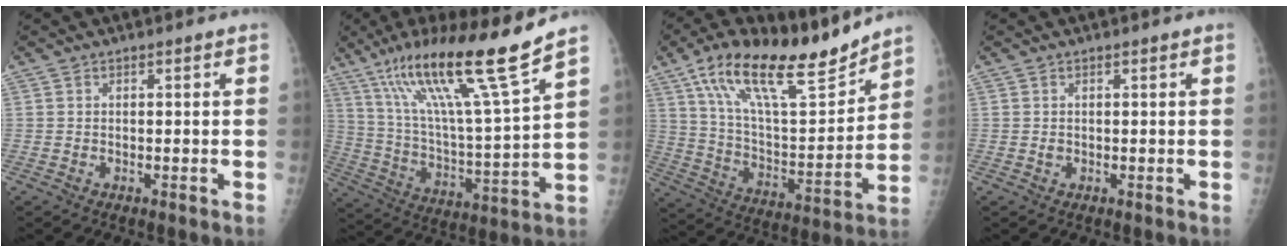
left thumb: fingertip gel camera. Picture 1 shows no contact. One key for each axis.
{"total": 21.3, "fx": 14.3, "fy": 0.6, "fz": 15.8, "tx": -0.256, "ty": -0.061, "tz": 0.253}
{"total": 22.3, "fx": 16.1, "fy": 6.6, "fz": 14.0, "tx": -0.206, "ty": -0.060, "tz": 0.283}
{"total": 0.6, "fx": 0.1, "fy": 0.5, "fz": 0.3, "tx": -0.001, "ty": 0.001, "tz": 0.003}